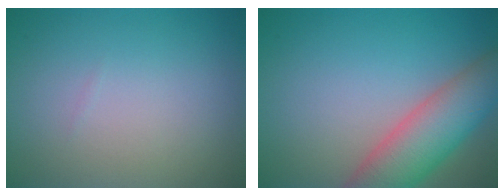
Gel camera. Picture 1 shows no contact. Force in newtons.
{"total": 7.5, "press": 7.5, "slide": 0.5}